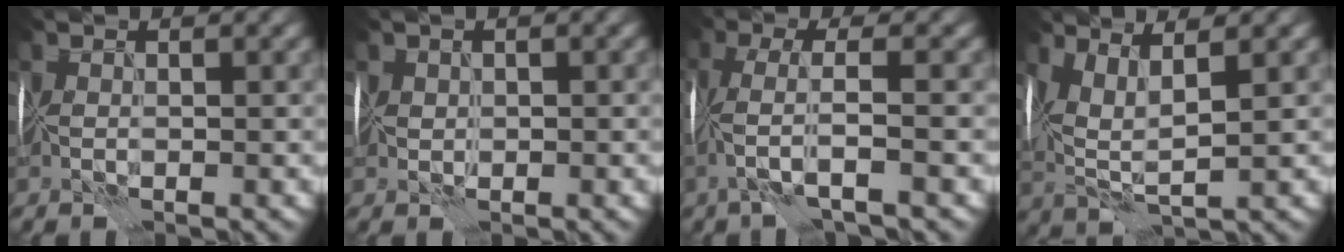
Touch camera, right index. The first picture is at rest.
{"total": 0.9, "force": [0.3, 0.8, 0.3], "torque": [-0.003, 0.004, 0.005]}
{"total": 3.4, "force": [-1.1, 0.3, 3.2], "torque": [-0.066, 0.011, -0.029]}
{"total": 4.8, "force": [1.9, 1.6, 4.0], "torque": [-0.094, -0.001, 0.039]}